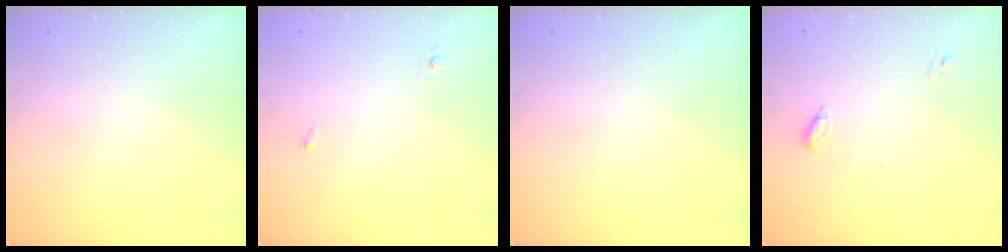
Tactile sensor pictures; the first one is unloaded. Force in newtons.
{"total": 3.2, "press": 3.0, "slide": 1.0}
{"total": 0.0}
{"total": 4.5, "press": 4.5, "slide": 0.3}